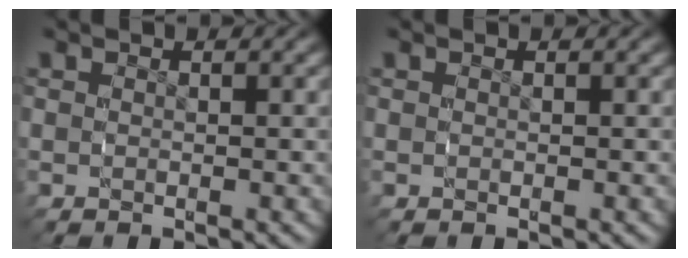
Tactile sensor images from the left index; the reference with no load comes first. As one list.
[{"total": 0.0}]